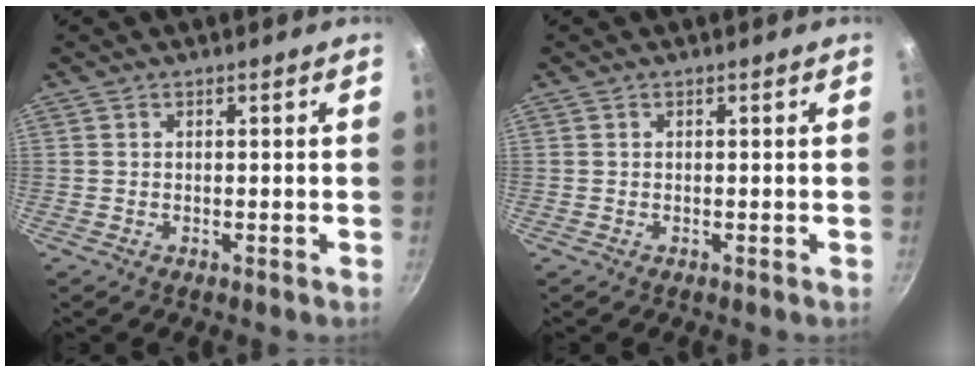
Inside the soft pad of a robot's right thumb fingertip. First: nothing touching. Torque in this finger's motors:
{"motor_torque": [0.00, 0.00, 0.02, 0.02, 0.01]}